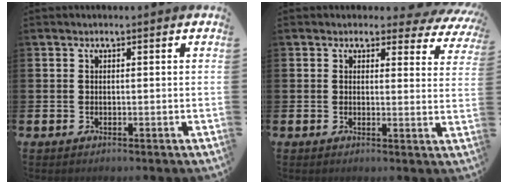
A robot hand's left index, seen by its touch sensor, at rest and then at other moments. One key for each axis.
{"total": 2.3, "fx": 1.8, "fy": 1.3, "fz": 0.5, "tx": 0.000, "ty": -0.014, "tz": 0.025}